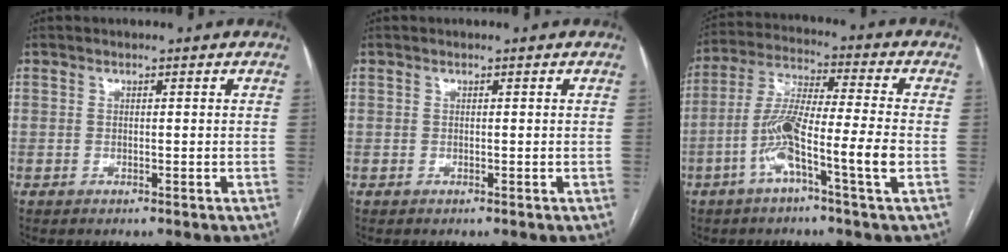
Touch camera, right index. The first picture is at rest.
{"total": 0.0}
{"total": 11.5, "force": [-4.1, -0.2, 10.7], "torque": [-0.212, 0.007, -0.083]}